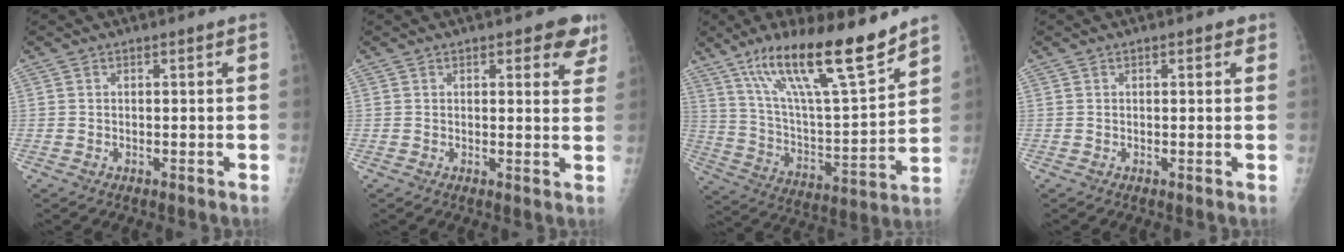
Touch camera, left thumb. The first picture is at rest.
{"total": 5.6, "force": [3.7, 2.5, 3.5], "torque": [-0.005, -0.015, 0.034]}
{"total": 21.7, "force": [15.0, 3.9, 15.2], "torque": [-0.239, -0.067, 0.264]}
{"total": 1.5, "force": [0.9, 0.8, 1.0], "torque": [-0.004, -0.001, 0.007]}